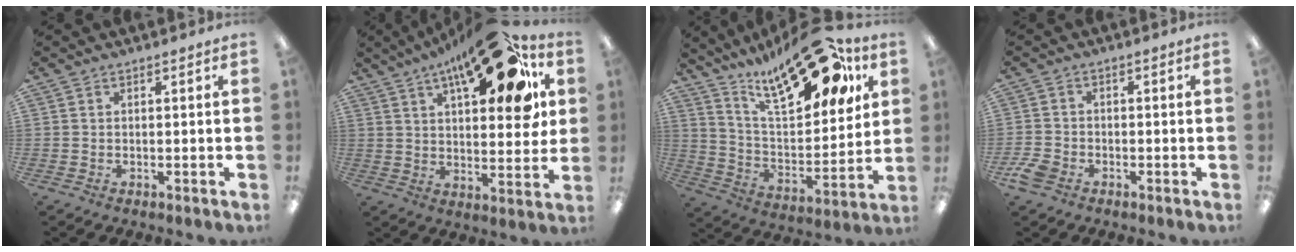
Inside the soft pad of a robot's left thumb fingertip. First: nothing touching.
{"total": 23.1, "force": [12.6, 9.4, 16.9], "torque": [-0.226, -0.070, 0.195]}
{"total": 24.2, "force": [16.0, 9.4, 15.5], "torque": [-0.239, -0.086, 0.267]}
{"total": 4.5, "force": [-3.0, 2.8, 1.9], "torque": [-0.043, 0.009, -0.056]}